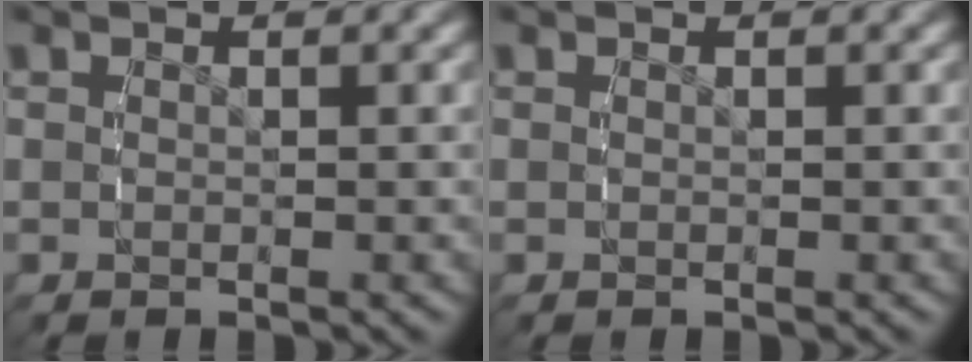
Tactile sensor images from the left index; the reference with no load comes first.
{"total": 0.0}